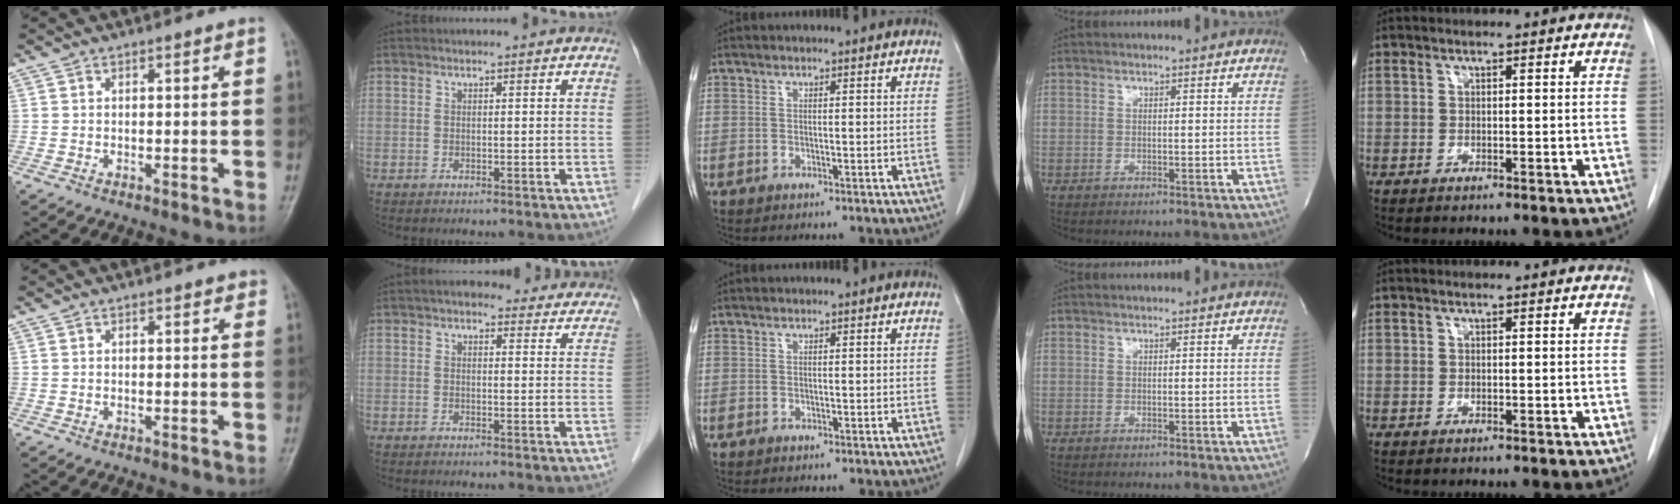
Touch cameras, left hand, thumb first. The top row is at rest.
{"thumb": {"total": 1.0, "force": [0.7, 0.7, 0.3], "torque": [0.010, -0.002, 0.001]}, "index": {"total": 12.4, "force": [11.3, 3.8, 3.5], "torque": [-0.010, 0.022, 0.116]}}